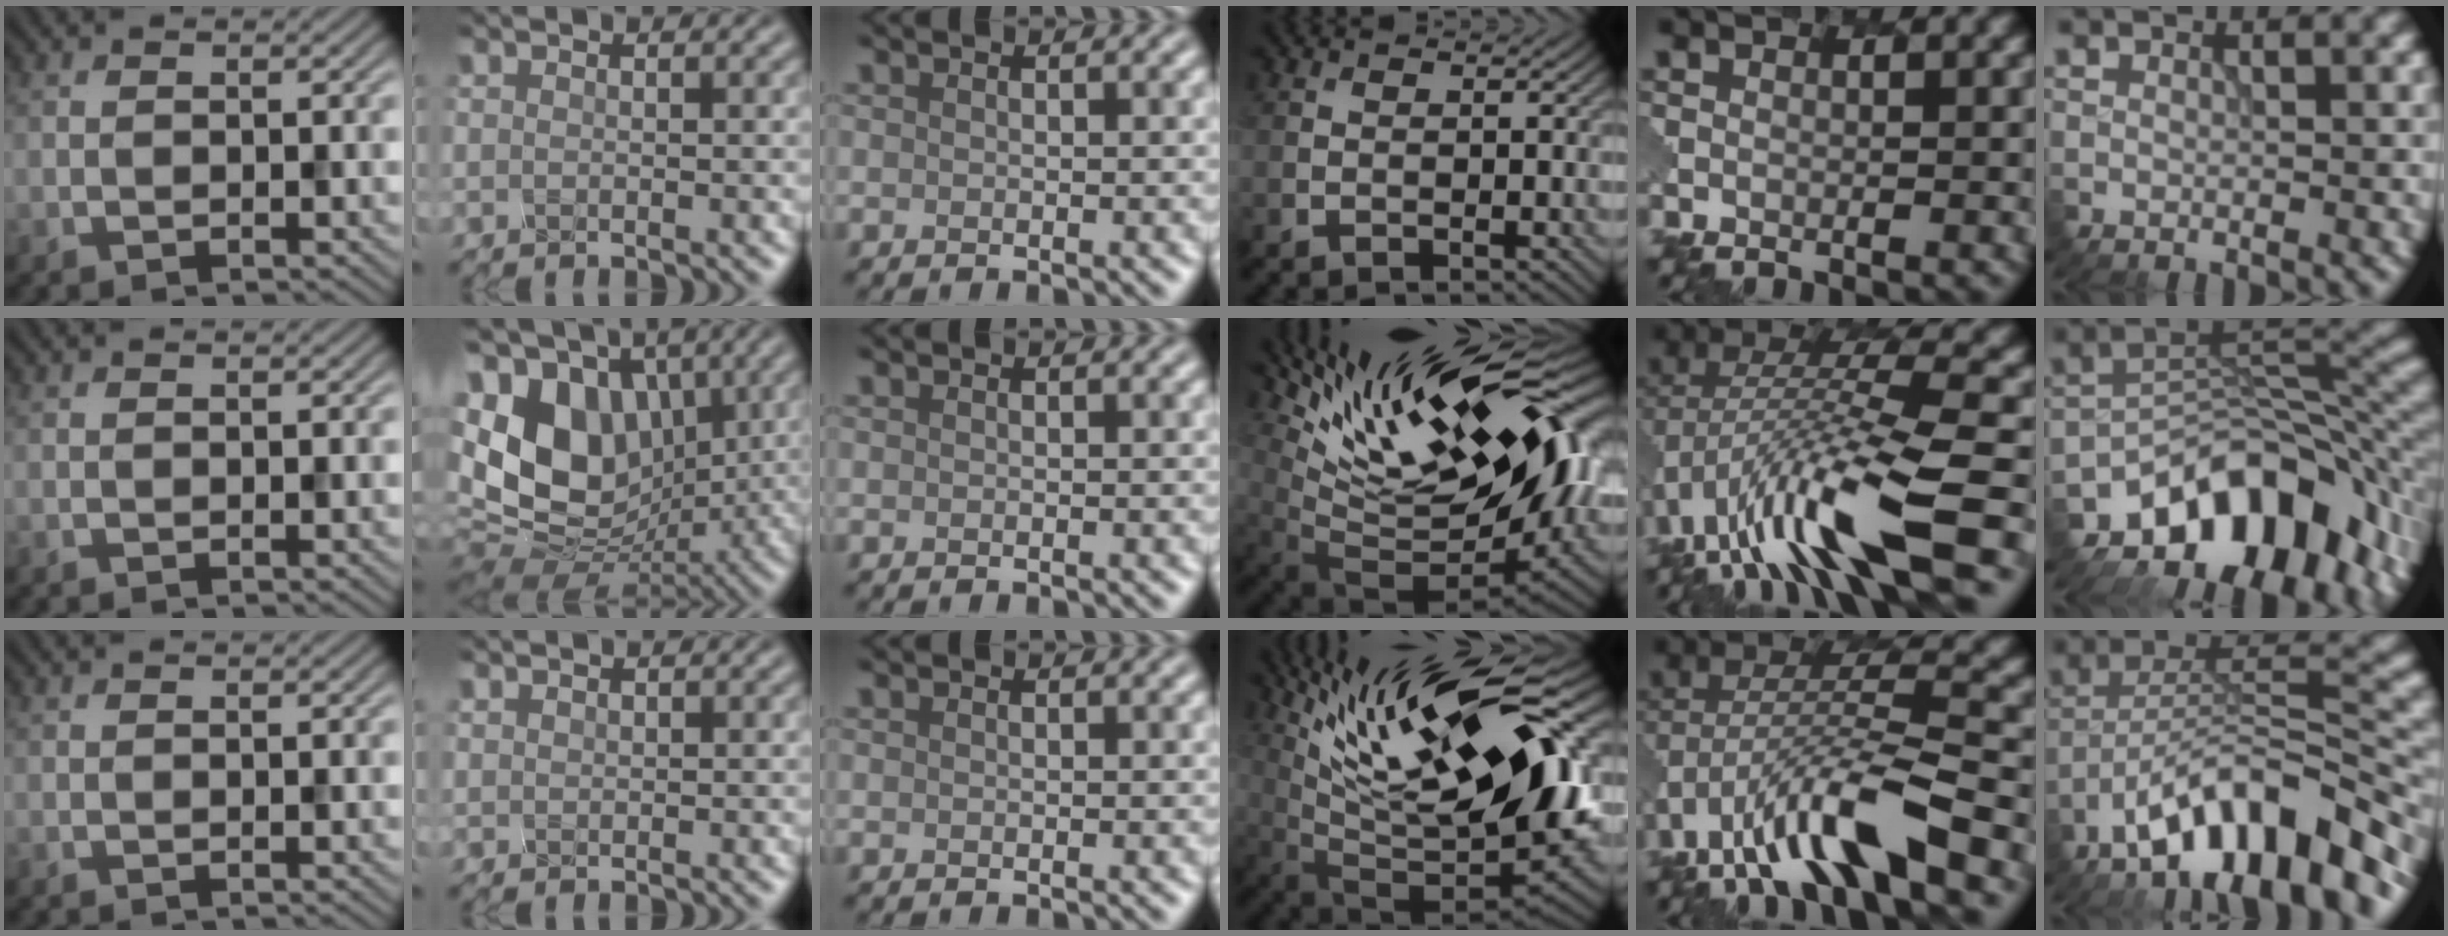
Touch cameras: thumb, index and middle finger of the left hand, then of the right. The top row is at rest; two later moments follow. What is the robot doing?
{"motion": "twist", "object": "rubiks cube"}